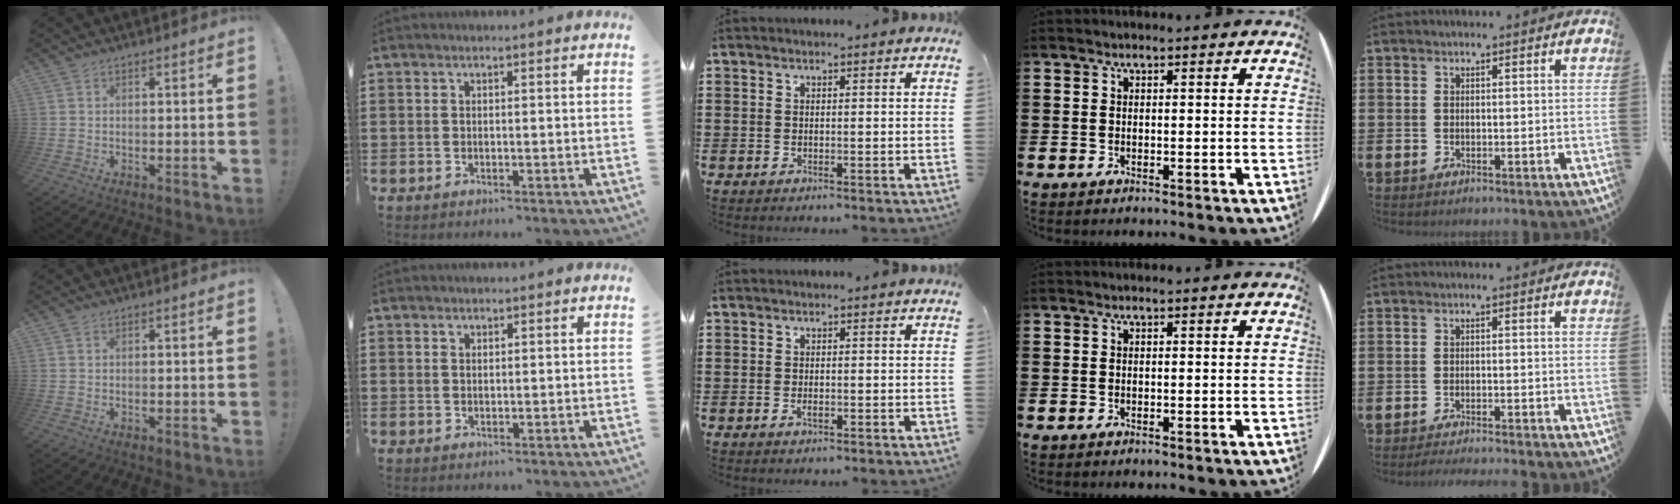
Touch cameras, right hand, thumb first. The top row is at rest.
{"index": {"total": 0.7, "force": [0.5, 0.5, 0.3], "torque": [-0.007, 0.003, 0.010]}, "middle": {"total": 0.9, "force": [-0.4, 0.5, 0.7], "torque": [-0.015, -0.005, -0.006]}, "little": {"total": 1.5, "force": [-1.4, -0.2, 0.4], "torque": [-0.006, 0.002, -0.027]}}